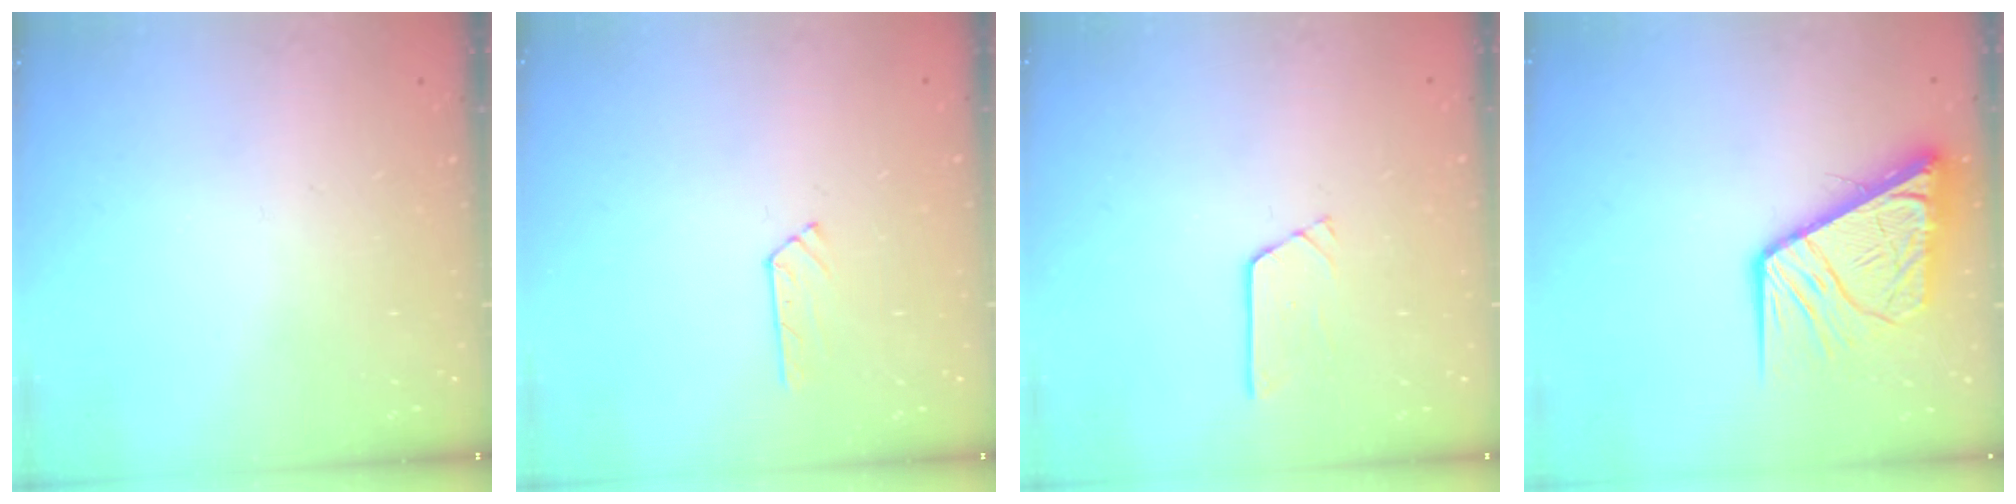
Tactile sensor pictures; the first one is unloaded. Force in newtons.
{"total": 3.6, "press": 3.6, "slide": 0.4}
{"total": 3.5, "press": 3.5, "slide": 0.2}
{"total": 15.4, "press": 15.3, "slide": 1.8}